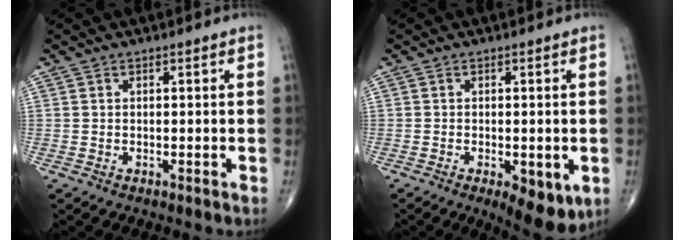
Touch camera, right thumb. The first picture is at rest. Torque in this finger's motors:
{"motor_torque": [-0.14, 0.53, -0.28, -0.15, 0.00]}